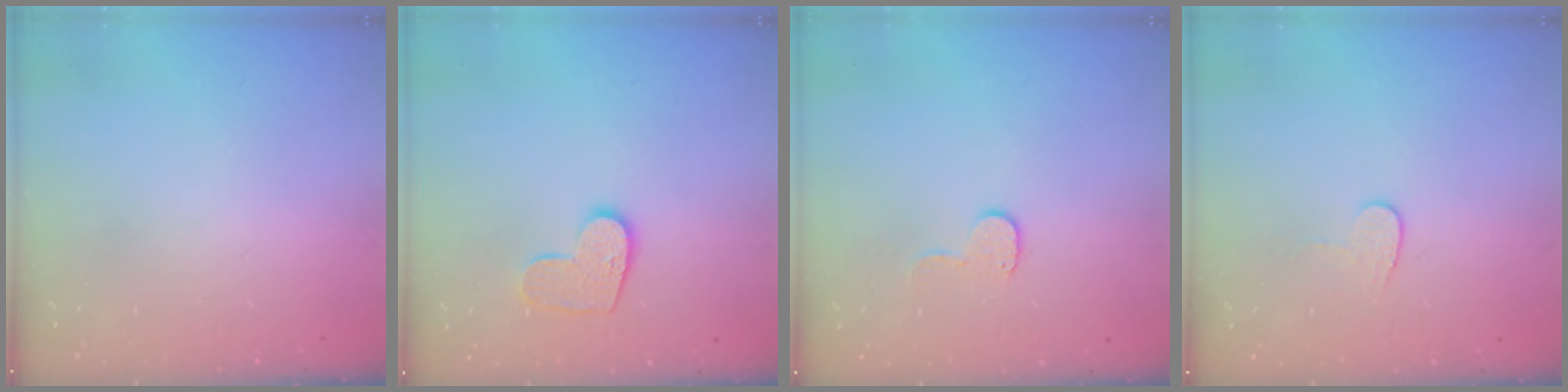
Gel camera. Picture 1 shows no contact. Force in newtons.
{"total": 9.3, "press": 9.3, "slide": 0.4}
{"total": 5.5, "press": 5.5, "slide": 0.5}
{"total": 5.8, "press": 5.8, "slide": 0.3}